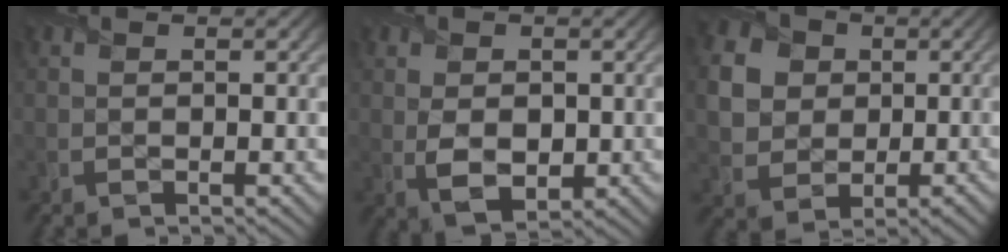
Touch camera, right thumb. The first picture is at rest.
{"total": 4.5, "force": [0.1, 3.2, 3.3], "torque": [-0.071, -0.003, 0.004]}
{"total": 7.6, "force": [0.9, 6.6, 3.7], "torque": [-0.106, 0.001, 0.012]}